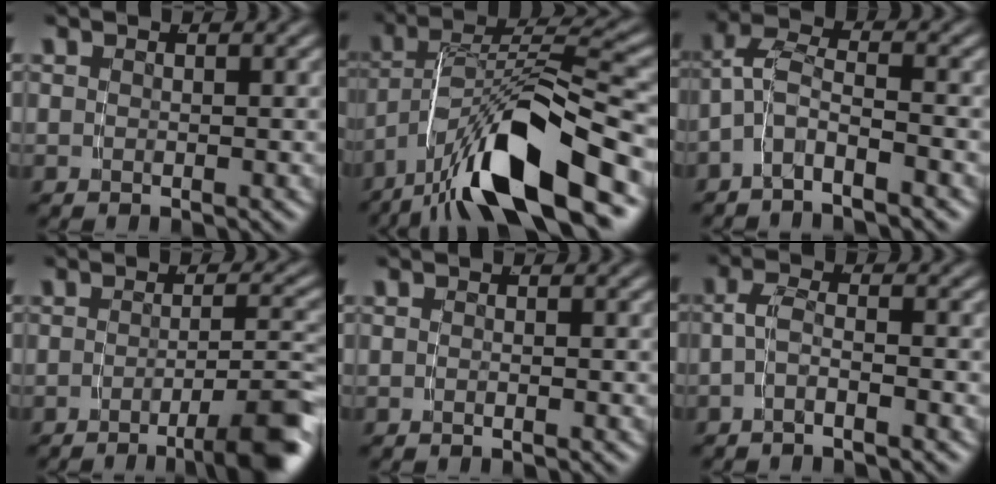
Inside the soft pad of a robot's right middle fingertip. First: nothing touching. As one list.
[{"total": 8.9, "force": [-3.6, 3.3, 7.5], "torque": [-0.130, -0.009, -0.051]}, {"total": 3.7, "force": [-1.5, 2.4, 2.4], "torque": [-0.063, -0.021, -0.024]}, {"total": 6.6, "force": [-3.8, 0.9, 5.3], "torque": [-0.061, -0.003, -0.060]}, {"total": 0.6, "force": [-0.5, -0.4, 0.1], "torque": [-0.004, 0.001, -0.010]}, {"total": 2.1, "force": [-1.3, 0.3, 1.6], "torque": [-0.037, -0.008, -0.022]}]